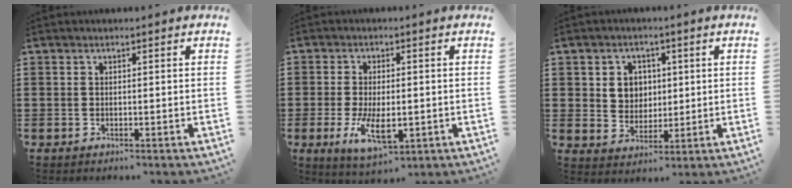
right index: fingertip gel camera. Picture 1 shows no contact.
{"total": 7.0, "force": [-1.3, 3.1, 6.1], "torque": [-0.122, -0.013, -0.025]}
{"total": 4.7, "force": [1.1, 4.2, 1.6], "torque": [-0.043, 0.011, 0.017]}